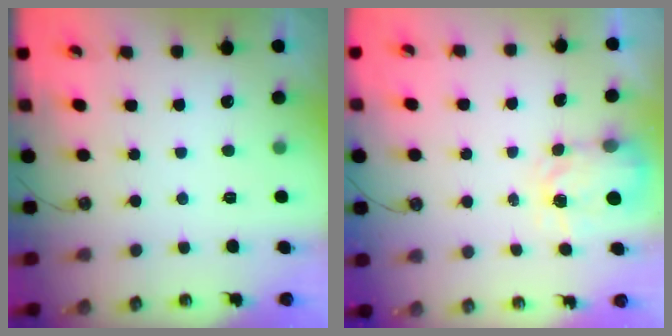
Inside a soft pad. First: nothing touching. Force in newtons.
{"total": 3.6, "press": 3.5, "slide": 0.5}